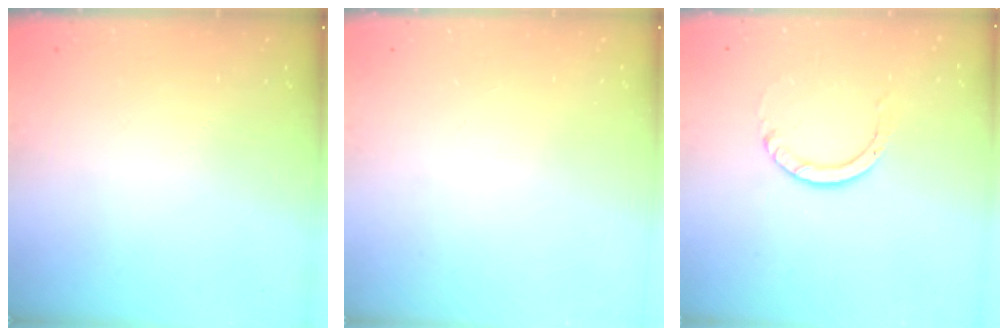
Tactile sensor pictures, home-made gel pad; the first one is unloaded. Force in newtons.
{"total": 0.0}
{"total": 4.0, "press": 4.0, "slide": 0.2}